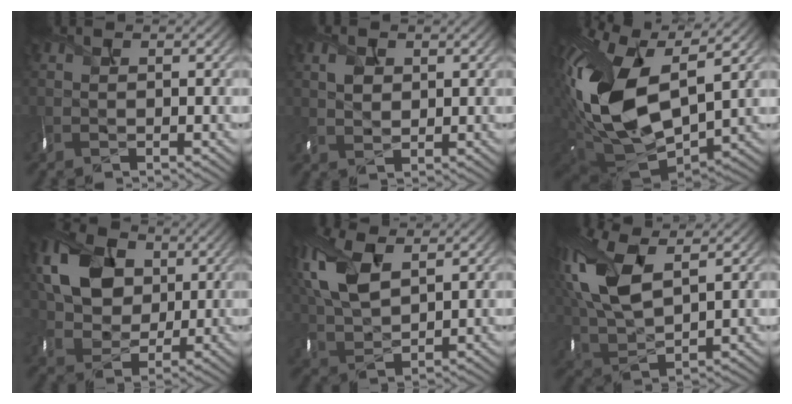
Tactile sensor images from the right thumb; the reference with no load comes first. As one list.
[{"total": 2.1, "force": [0.8, 1.7, 0.9], "torque": [-0.029, -0.007, 0.025]}, {"total": 18.4, "force": [2.8, 10.9, 14.6], "torque": [-0.327, -0.021, 0.067]}, {"total": 9.5, "force": [2.5, 7.6, 5.1], "torque": [-0.128, 0.003, 0.042]}, {"total": 10.1, "force": [4.0, 5.3, 7.7], "torque": [-0.217, 0.004, 0.083]}, {"total": 12.4, "force": [4.8, 6.2, 9.6], "torque": [-0.253, 0.004, 0.100]}]